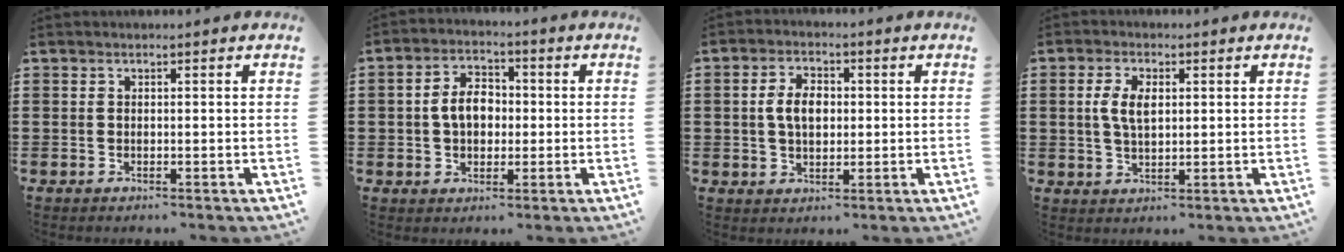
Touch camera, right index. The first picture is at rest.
{"total": 5.6, "force": [-0.1, 3.9, 4.1], "torque": [-0.093, 0.013, -0.008]}
{"total": 5.1, "force": [0.2, 3.2, 4.0], "torque": [-0.083, 0.006, -0.003]}
{"total": 4.7, "force": [0.7, 2.4, 4.0], "torque": [-0.090, 0.009, 0.008]}